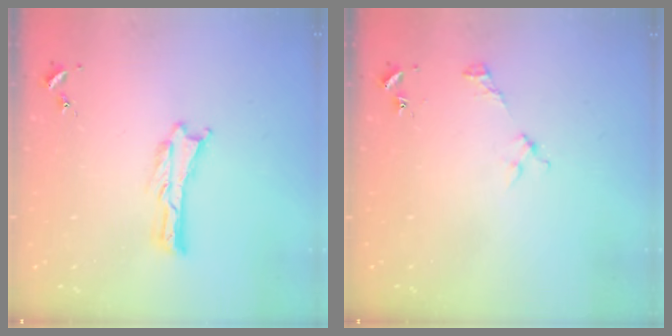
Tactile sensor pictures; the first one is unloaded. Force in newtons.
{"total": 2.2, "press": 2.2, "slide": 0.3}